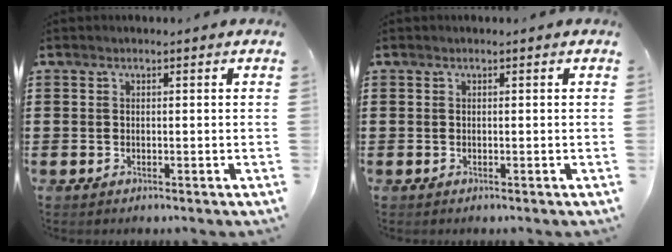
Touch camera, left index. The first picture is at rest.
{"total": 0.0}